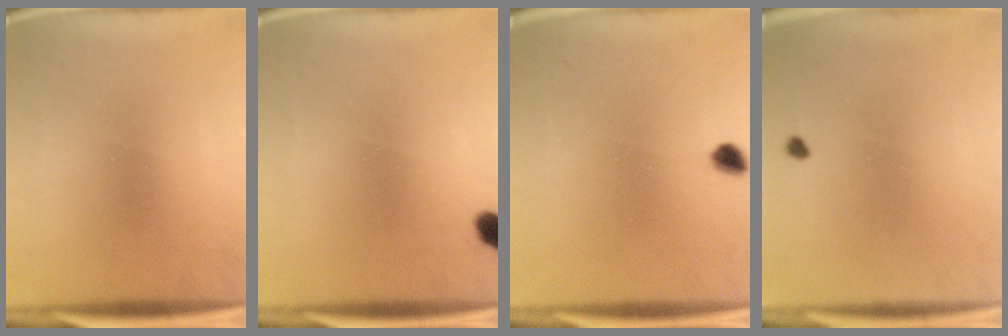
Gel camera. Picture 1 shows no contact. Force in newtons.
{"total": 2.7}
{"total": 2.4}
{"total": 0.7}